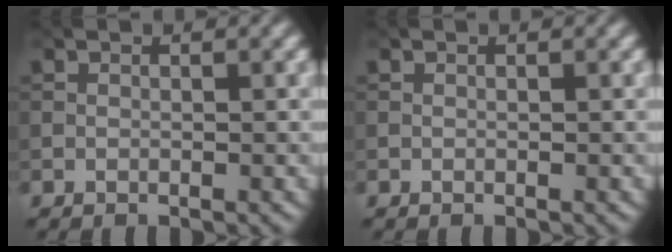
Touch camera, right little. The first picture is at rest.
{"total": 0.0}